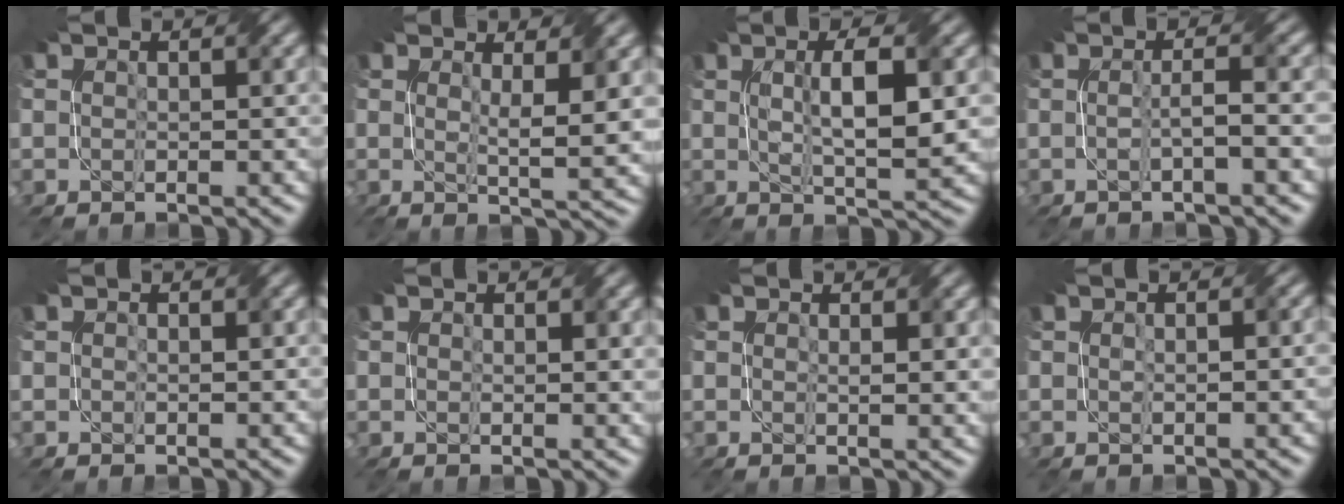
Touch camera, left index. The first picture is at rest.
{"total": 4.3, "force": [1.3, 0.8, 4.0], "torque": [-0.061, -0.011, 0.021]}
{"total": 6.3, "force": [0.9, 1.3, 6.1], "torque": [-0.097, 0.003, 0.017]}
{"total": 2.8, "force": [-0.3, 0.3, 2.7], "torque": [-0.042, 0.004, -0.012]}
{"total": 0.6, "force": [0.1, 0.3, 0.6], "torque": [-0.007, 0.000, 0.002]}
{"total": 1.2, "force": [0.5, 0.1, 1.1], "torque": [-0.014, -0.004, 0.009]}
{"total": 1.5, "force": [0.5, 0.2, 1.4], "torque": [-0.020, -0.001, 0.009]}
{"total": 1.2, "force": [0.0, 0.3, 1.2], "torque": [-0.024, 0.003, 0.002]}